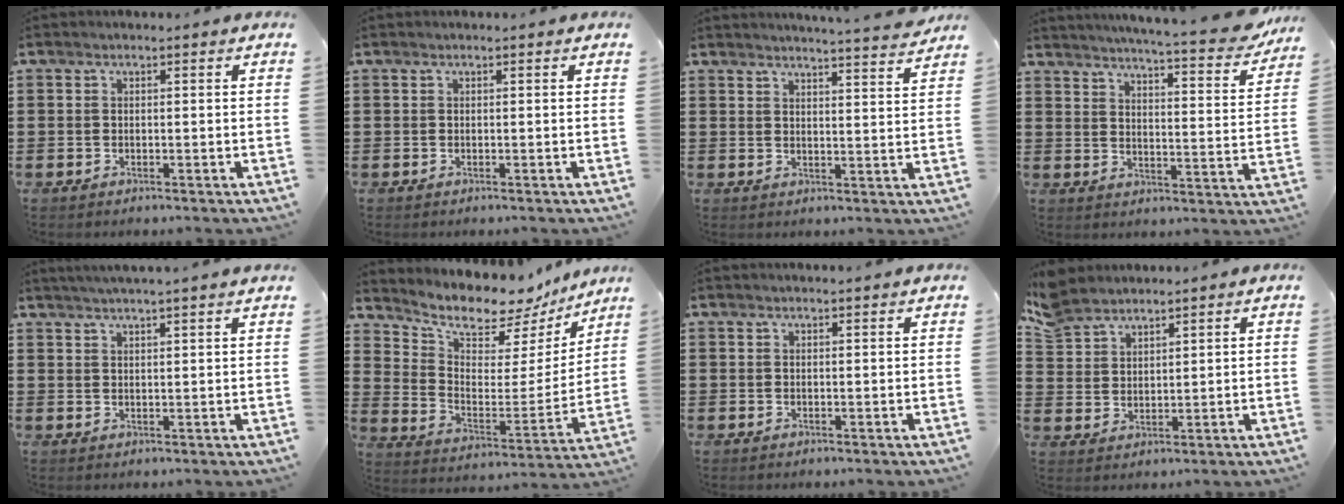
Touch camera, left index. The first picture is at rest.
{"total": 0.0}
{"total": 3.8, "force": [3.7, -0.9, 0.5], "torque": [-0.014, -0.028, 0.064]}
{"total": 5.5, "force": [5.0, -0.5, 2.3], "torque": [-0.052, -0.043, 0.078]}
{"total": 2.4, "force": [2.3, -0.7, 0.4], "torque": [-0.012, -0.006, 0.043]}
{"total": 8.5, "force": [8.0, 2.2, 2.1], "torque": [-0.073, -0.068, 0.132]}
{"total": 0.7, "force": [0.7, -0.1, 0.2], "torque": [-0.005, -0.003, 0.015]}
{"total": 5.2, "force": [4.6, 2.4, 0.8], "torque": [-0.037, -0.005, 0.089]}